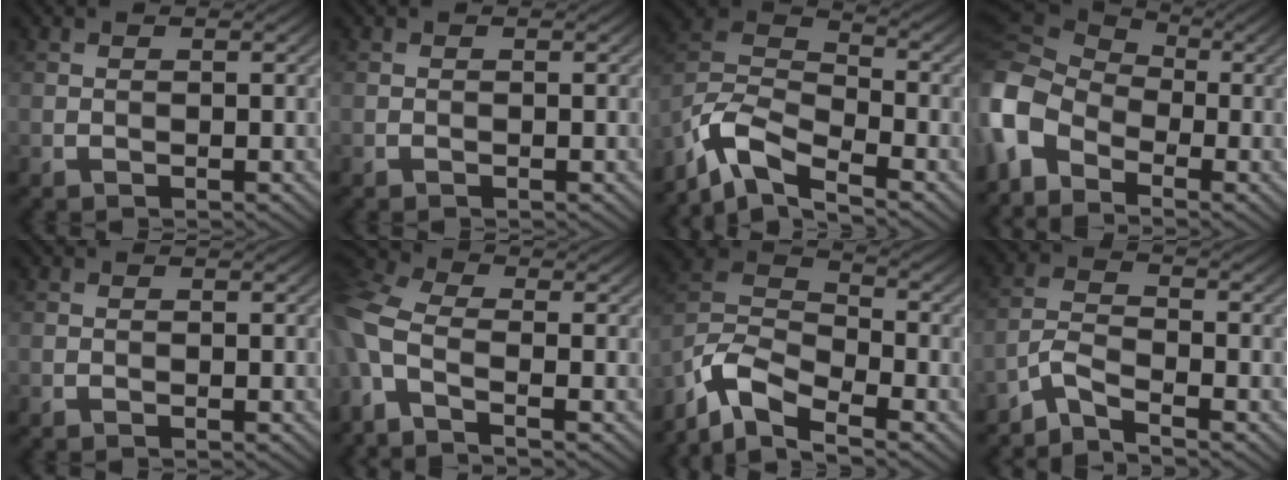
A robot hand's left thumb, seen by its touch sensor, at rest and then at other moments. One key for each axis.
{"total": 0.0}
{"total": 8.9, "fx": -7.0, "fy": 2.7, "fz": 4.8, "tx": -0.102, "ty": 0.000, "tz": -0.159}
{"total": 9.4, "fx": -3.5, "fy": 6.4, "fz": 5.9, "tx": -0.165, "ty": -0.011, "tz": -0.083}
{"total": 0.0}
{"total": 8.6, "fx": -2.7, "fy": 4.2, "fz": 7.0, "tx": -0.204, "ty": -0.004, "tz": -0.071}
{"total": 9.7, "fx": -7.3, "fy": 3.3, "fz": 5.4, "tx": -0.117, "ty": -0.002, "tz": -0.164}
{"total": 3.3, "fx": -3.0, "fy": 0.5, "fz": 1.5, "tx": -0.035, "ty": 0.000, "tz": -0.078}